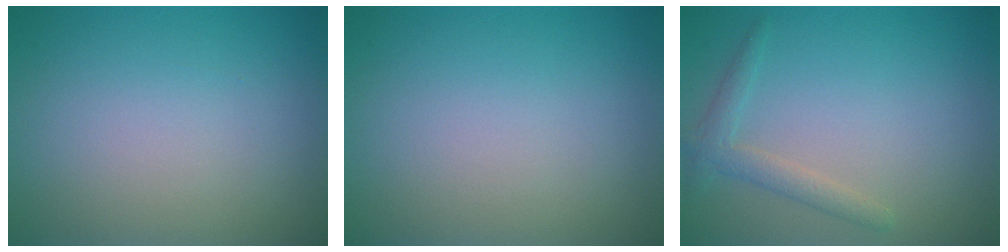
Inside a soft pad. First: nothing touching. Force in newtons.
{"total": 0.0}
{"total": 1.9, "press": 1.9, "slide": 0.1}